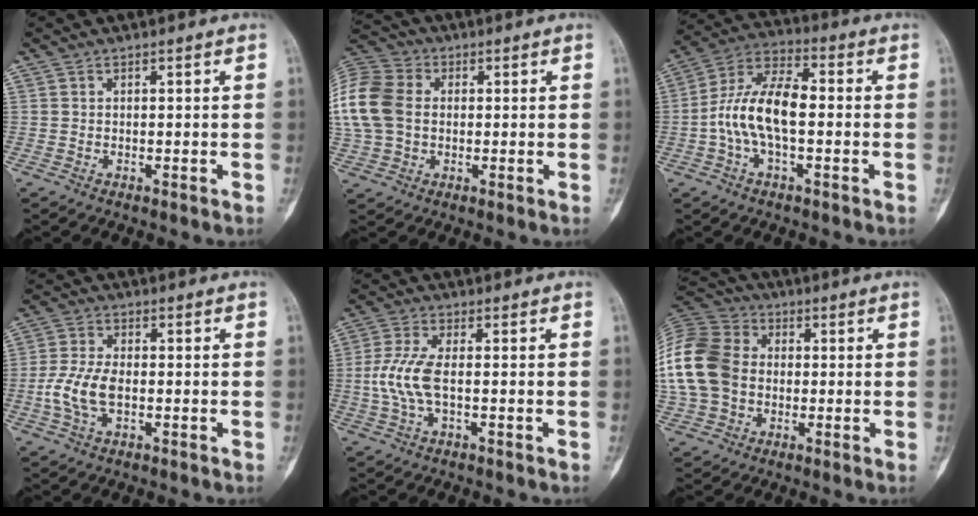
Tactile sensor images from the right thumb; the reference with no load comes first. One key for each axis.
{"total": 17.5, "fx": 1.6, "fy": 13.4, "fz": 11.2, "tx": -0.271, "ty": 0.028, "tz": 0.030}
{"total": 12.8, "fx": -1.4, "fy": 6.0, "fz": 11.2, "tx": -0.222, "ty": 0.041, "tz": -0.031}
{"total": 7.5, "fx": -1.4, "fy": 4.0, "fz": 6.2, "tx": -0.146, "ty": 0.009, "tz": -0.029}
{"total": 7.4, "fx": -0.6, "fy": 2.9, "fz": 6.8, "tx": -0.168, "ty": 0.006, "tz": -0.015}
{"total": 20.3, "fx": -0.2, "fy": 15.8, "fz": 12.7, "tx": -0.287, "ty": 0.026, "tz": -0.004}